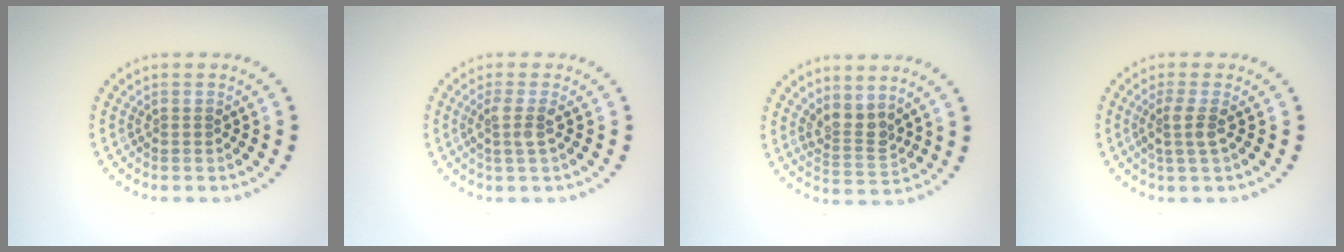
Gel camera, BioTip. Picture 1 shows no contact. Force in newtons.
{"total": 1.9, "press": 1.3, "slide": 1.3}
{"total": 2.6, "press": 1.9, "slide": 1.7}
{"total": 2.0, "press": 1.5, "slide": 1.3}